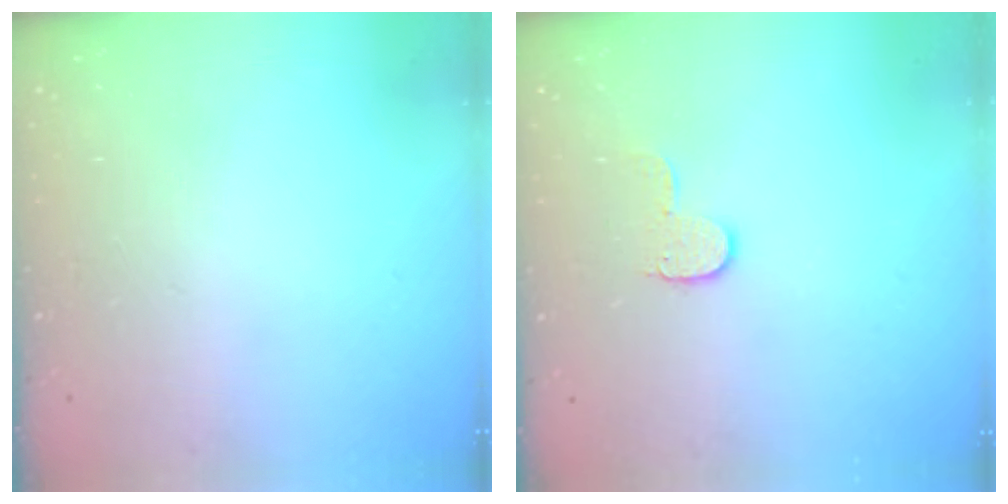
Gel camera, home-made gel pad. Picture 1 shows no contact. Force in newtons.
{"total": 6.1, "press": 6.1, "slide": 0.4}